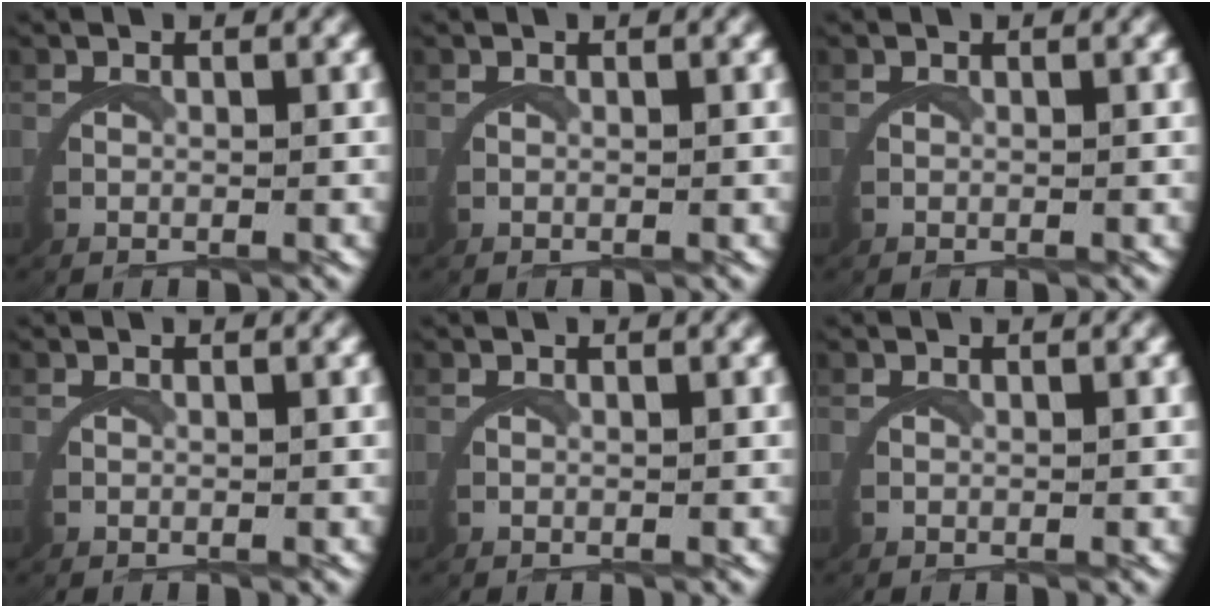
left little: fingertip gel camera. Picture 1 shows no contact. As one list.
[{"total": 0.0}, {"total": 0.0}, {"total": 0.0}, {"total": 0.0}, {"total": 0.0}]